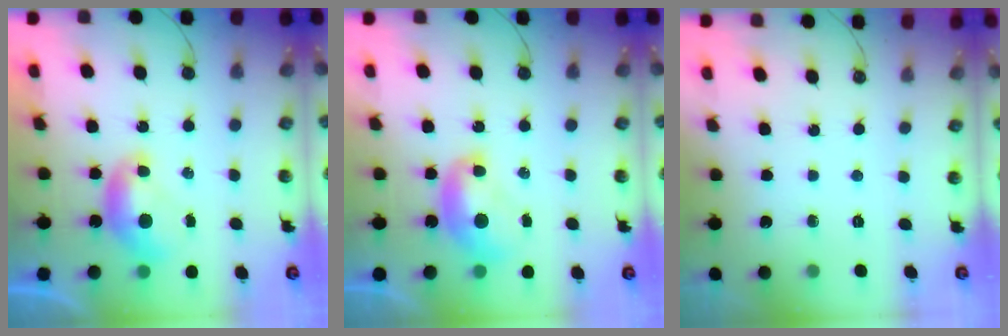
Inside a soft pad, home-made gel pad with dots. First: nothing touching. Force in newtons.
{"total": 1.8, "press": 1.8, "slide": 0.2}
{"total": 0.0}